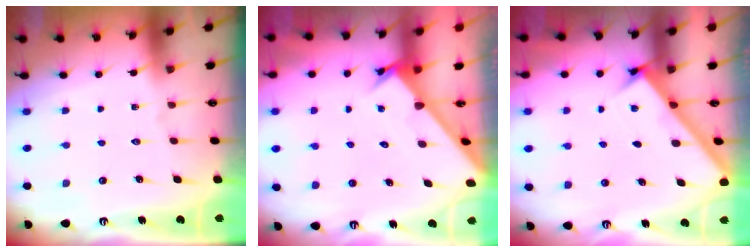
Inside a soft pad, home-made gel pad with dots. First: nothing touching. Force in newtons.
{"total": 2.3, "press": 2.3, "slide": 0.1}
{"total": 2.7, "press": 2.6, "slide": 0.3}